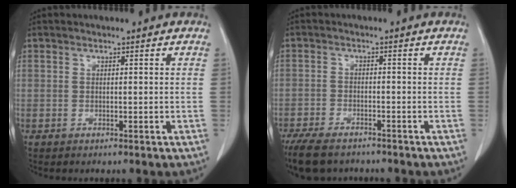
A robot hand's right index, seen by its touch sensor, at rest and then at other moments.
{"total": 8.5, "force": [-6.7, 3.2, 4.0], "torque": [-0.070, -0.012, -0.108]}